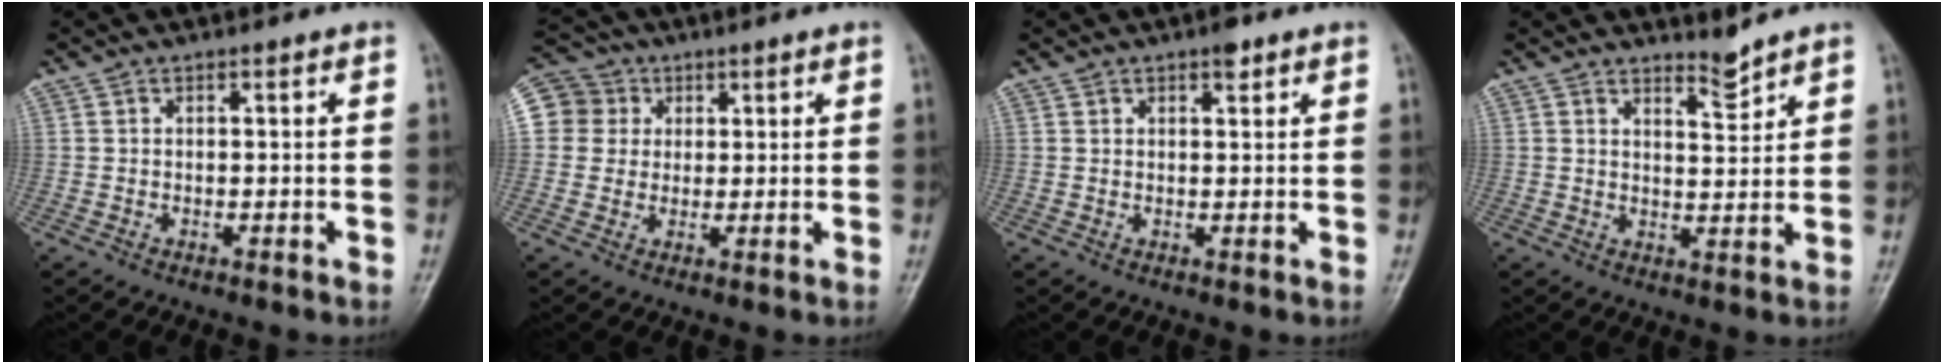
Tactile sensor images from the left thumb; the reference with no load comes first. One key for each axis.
{"total": 9.0, "fx": 2.3, "fy": 8.4, "fz": 2.2, "tx": -0.026, "ty": 0.014, "tz": 0.033}
{"total": 2.2, "fx": 1.5, "fy": 0.9, "fz": 1.3, "tx": -0.010, "ty": -0.007, "tz": 0.021}
{"total": 3.1, "fx": 3.0, "fy": 0.3, "fz": 0.5, "tx": 0.000, "ty": -0.036, "tz": 0.056}